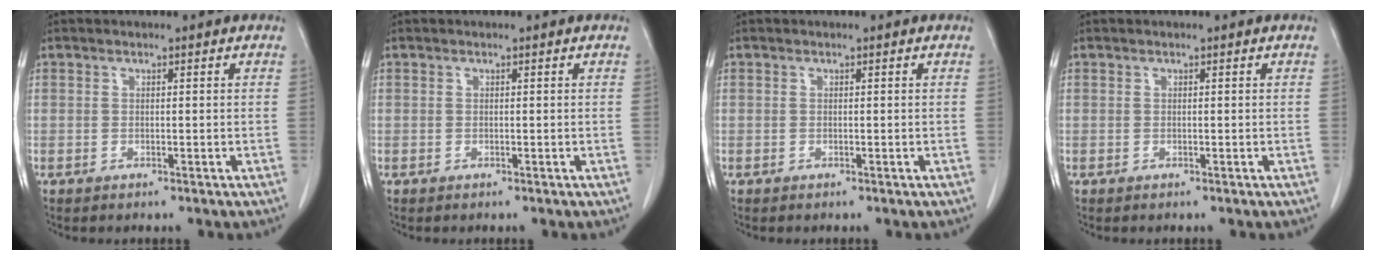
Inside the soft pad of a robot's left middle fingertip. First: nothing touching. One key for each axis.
{"total": 0.0}
{"total": 0.0}
{"total": 0.0}